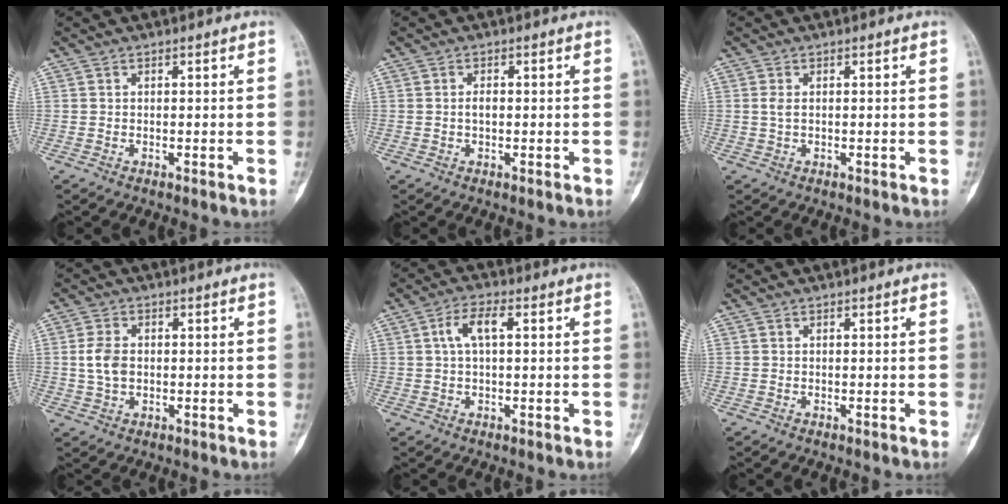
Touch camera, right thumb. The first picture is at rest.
{"total": 1.4, "force": [-0.1, 0.8, 1.2], "torque": [-0.019, 0.003, -0.002]}
{"total": 1.2, "force": [0.1, 0.6, 1.0], "torque": [-0.026, 0.000, 0.003]}
{"total": 4.6, "force": [0.1, 3.1, 3.4], "torque": [-0.068, 0.005, 0.002]}
{"total": 4.9, "force": [1.1, 2.0, 4.4], "torque": [-0.091, 0.016, 0.019]}
{"total": 0.0}